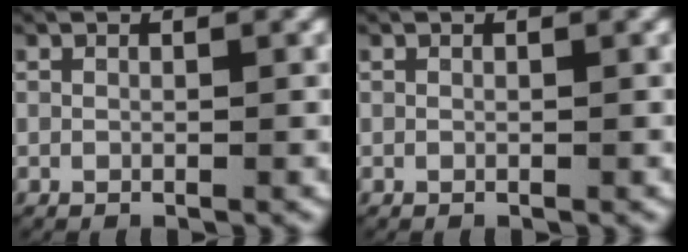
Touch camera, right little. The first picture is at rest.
{"total": 0.0}